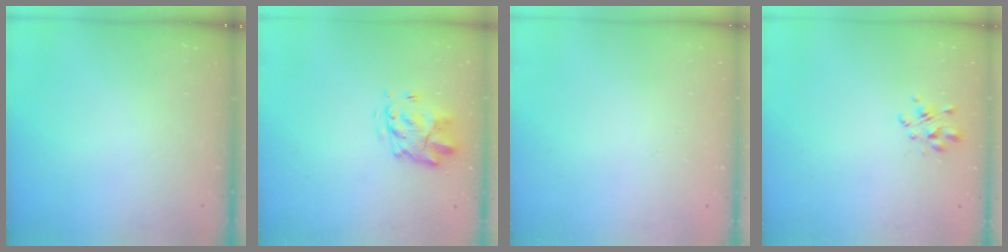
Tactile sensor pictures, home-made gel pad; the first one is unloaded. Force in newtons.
{"total": 3.8, "press": 3.5, "slide": 1.6}
{"total": 1.8, "press": 1.8, "slide": 0.2}
{"total": 2.3, "press": 2.2, "slide": 0.7}